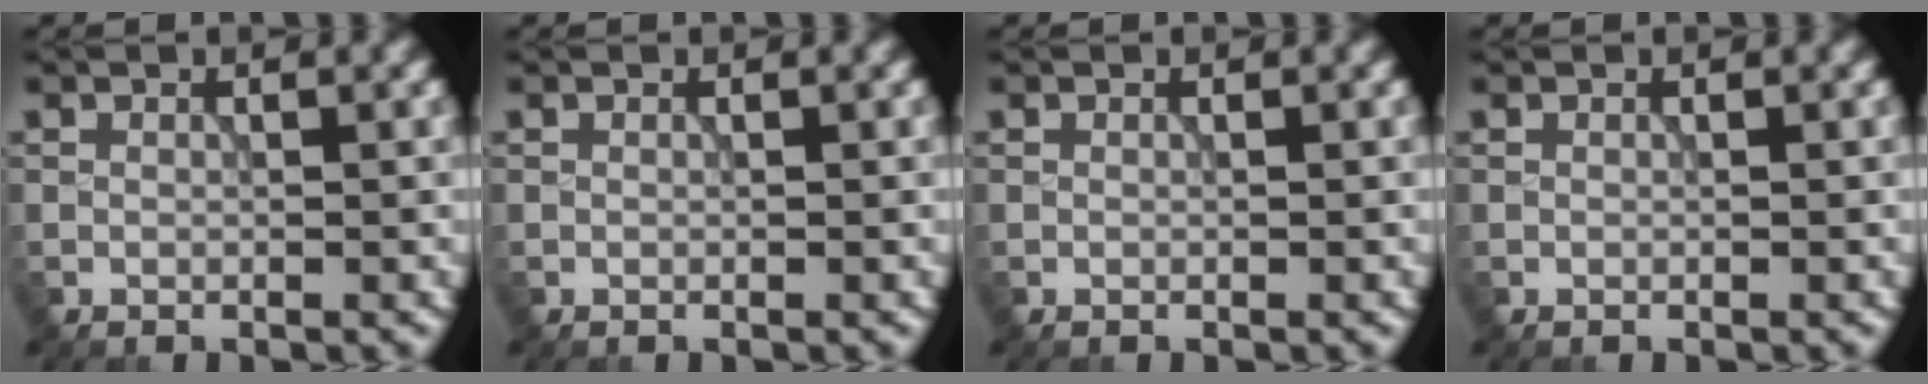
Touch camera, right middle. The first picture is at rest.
{"total": 0.0}
{"total": 0.0}
{"total": 0.0}